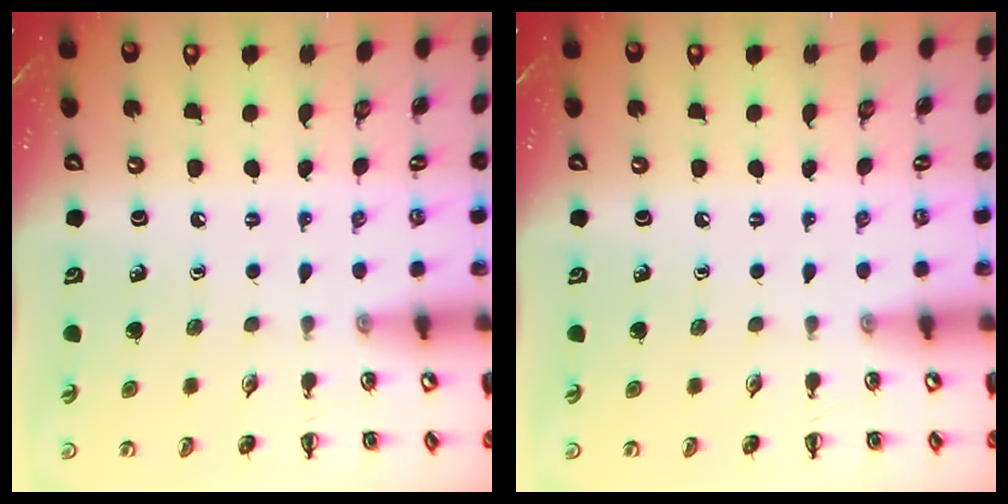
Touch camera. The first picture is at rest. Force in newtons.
{"total": 0.0}